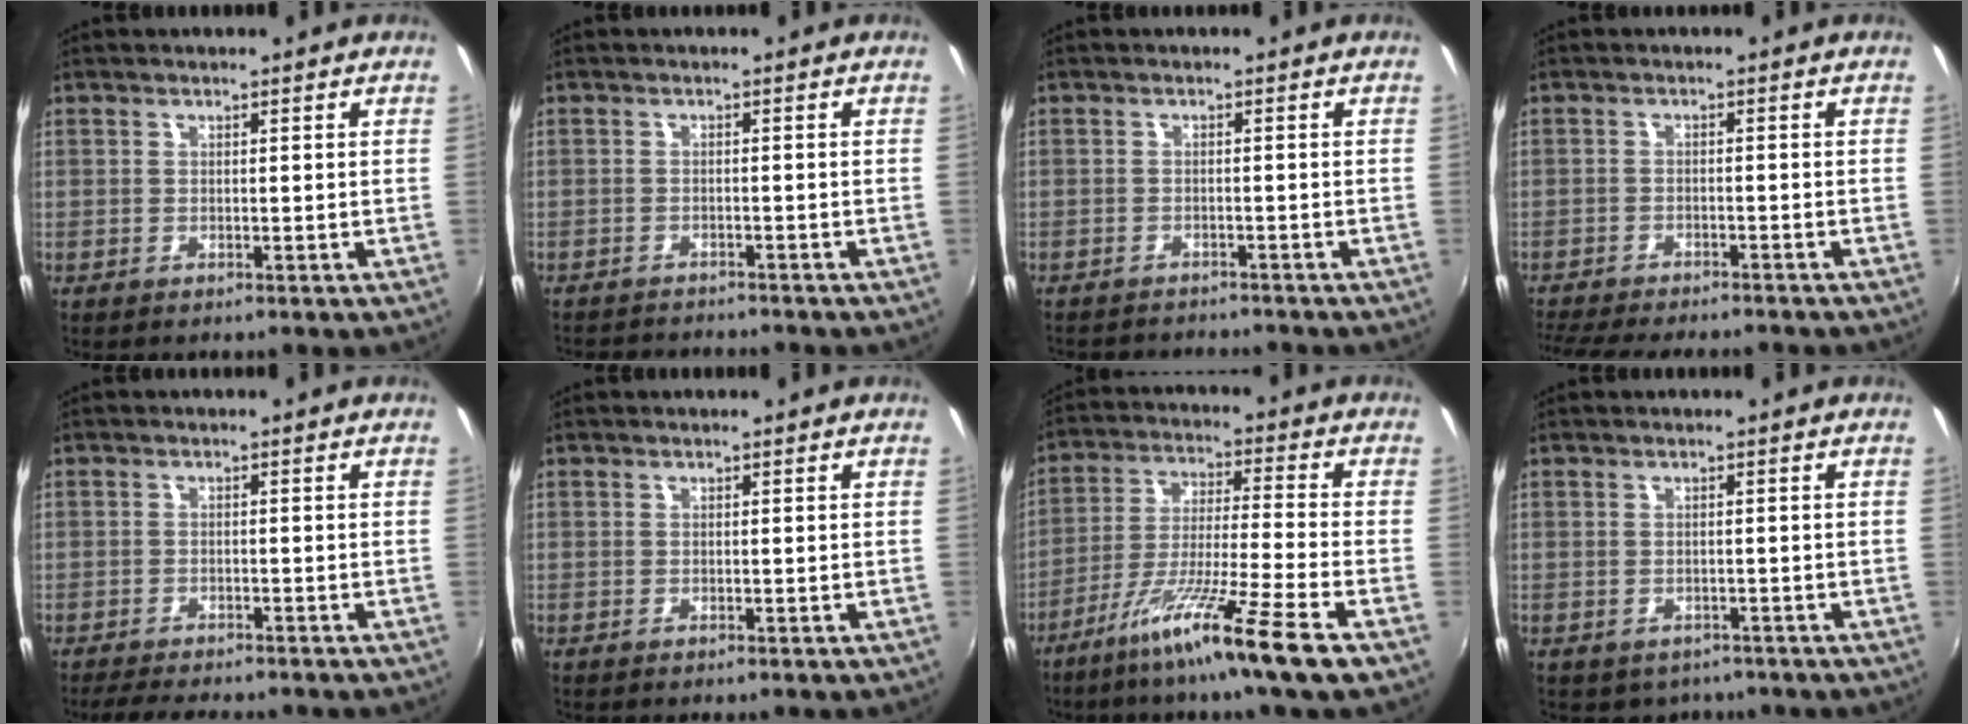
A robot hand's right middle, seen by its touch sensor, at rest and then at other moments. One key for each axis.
{"total": 6.1, "fx": -5.8, "fy": 1.0, "fz": 1.5, "tx": -0.045, "ty": -0.013, "tz": -0.089}
{"total": 6.2, "fx": -5.8, "fy": 1.4, "fz": 1.6, "tx": -0.045, "ty": -0.013, "tz": -0.085}
{"total": 12.4, "fx": -11.0, "fy": 2.4, "fz": 5.2, "tx": -0.121, "ty": -0.024, "tz": -0.169}
{"total": 6.4, "fx": -5.7, "fy": 1.3, "fz": 2.6, "tx": -0.067, "ty": -0.014, "tz": -0.090}
{"total": 0.0}
{"total": 14.2, "fx": -9.4, "fy": -1.8, "fz": 10.4, "tx": -0.199, "ty": -0.031, "tz": -0.162}
{"total": 2.9, "fx": -1.9, "fy": 2.1, "fz": 0.6, "tx": -0.018, "ty": -0.009, "tz": -0.022}